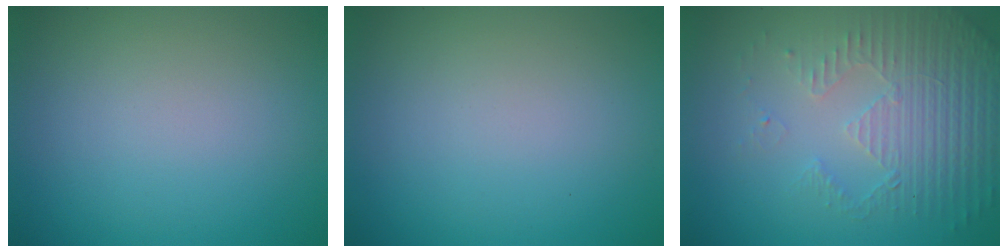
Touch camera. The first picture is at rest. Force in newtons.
{"total": 0.0}
{"total": 5.1, "press": 3.5, "slide": 3.7}